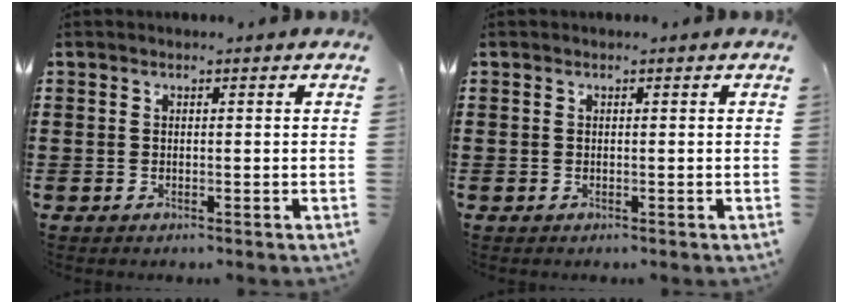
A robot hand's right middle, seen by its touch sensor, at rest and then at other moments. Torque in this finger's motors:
{"motor_torque": [0.00, 0.00, 0.26, 0.00]}